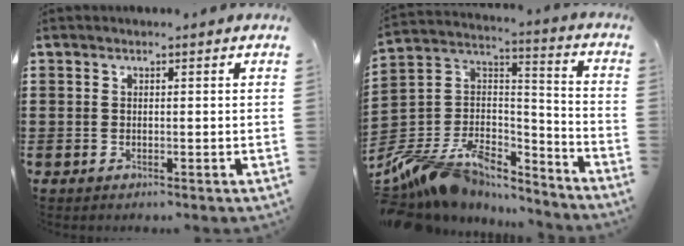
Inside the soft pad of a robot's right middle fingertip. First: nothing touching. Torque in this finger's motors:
{"motor_torque": [2.14, 0.00, 1.05, 0.21]}